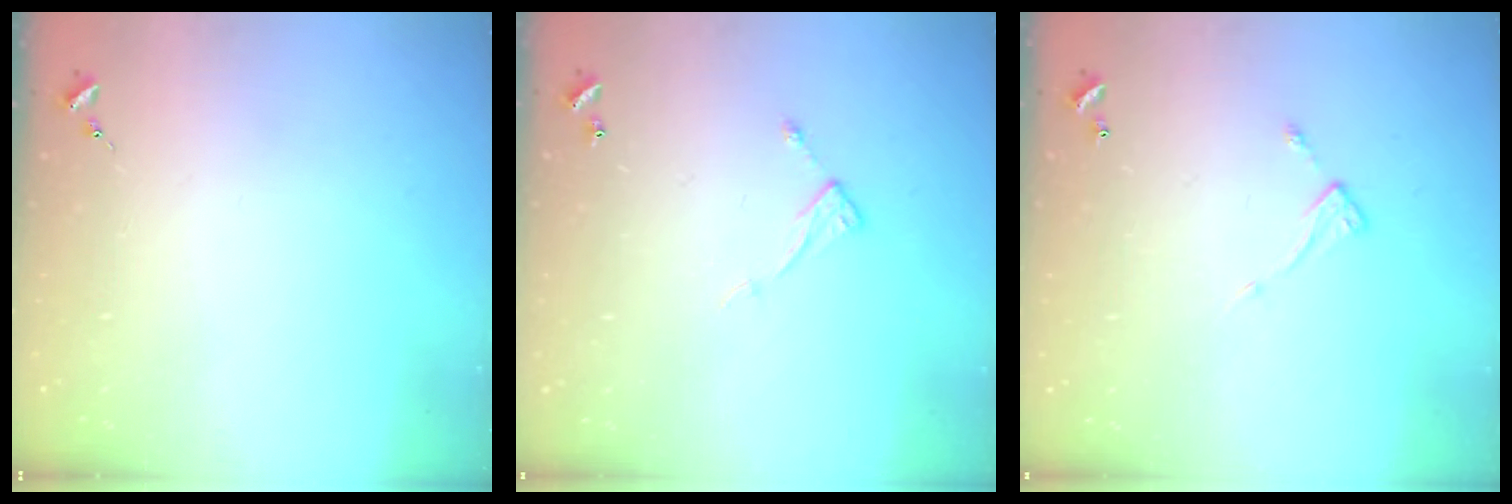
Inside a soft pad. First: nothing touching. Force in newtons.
{"total": 6.2, "press": 6.2, "slide": 0.4}
{"total": 5.5, "press": 5.5, "slide": 0.2}